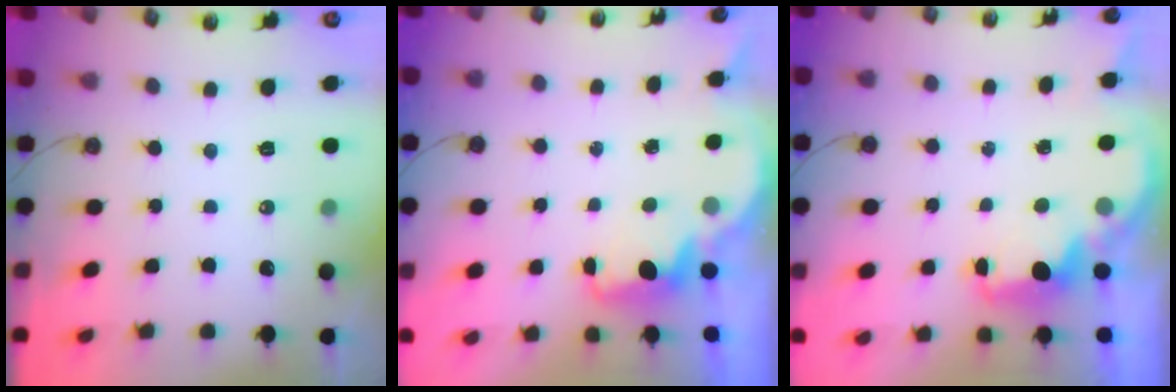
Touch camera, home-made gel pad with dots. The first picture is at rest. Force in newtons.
{"total": 1.9, "press": 1.8, "slide": 0.7}
{"total": 2.2, "press": 2.1, "slide": 0.7}